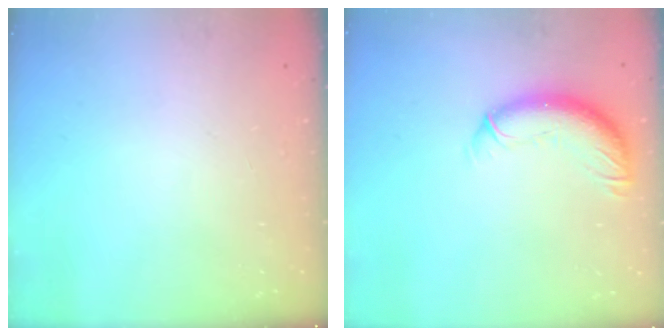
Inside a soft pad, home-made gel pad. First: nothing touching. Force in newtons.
{"total": 11.5, "press": 11.2, "slide": 2.6}